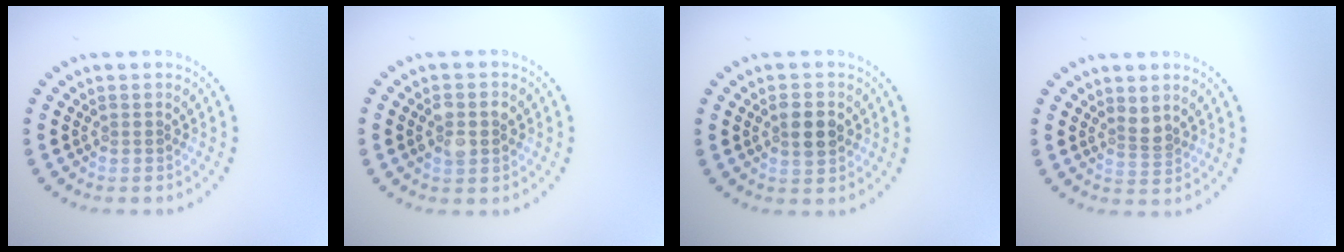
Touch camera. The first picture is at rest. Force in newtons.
{"total": 2.4, "press": 2.4, "slide": 0.2}
{"total": 2.9, "press": 2.9, "slide": 0.1}
{"total": 1.7, "press": 1.3, "slide": 1.0}